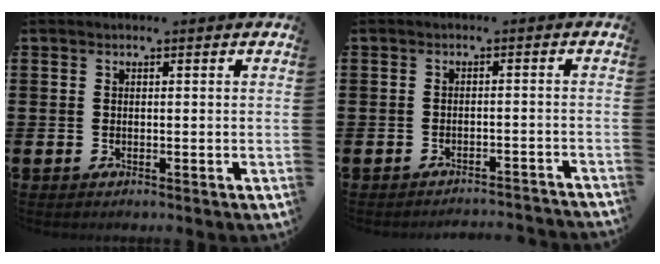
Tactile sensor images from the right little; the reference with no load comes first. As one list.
[{"total": 1.7, "force": [-1.7, -0.2, -0.1], "torque": [-0.003, 0.007, -0.037]}]